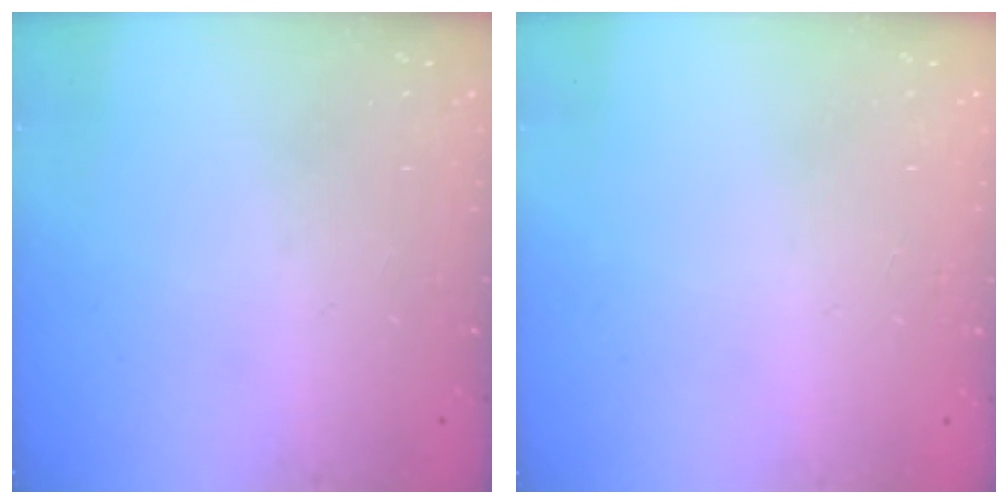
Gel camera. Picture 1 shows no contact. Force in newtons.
{"total": 2.5, "press": 2.5, "slide": 0.2}